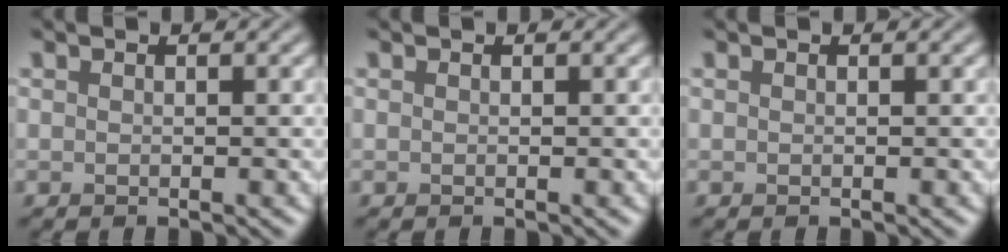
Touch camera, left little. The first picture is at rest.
{"total": 0.0}
{"total": 0.0}